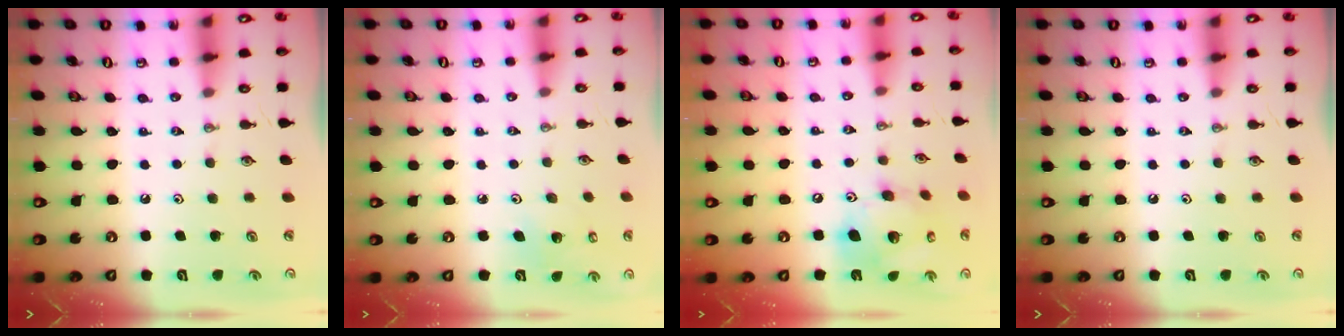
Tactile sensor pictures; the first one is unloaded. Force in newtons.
{"total": 4.5, "press": 4.5, "slide": 0.4}
{"total": 16.0, "press": 15.7, "slide": 3.0}
{"total": 0.0}